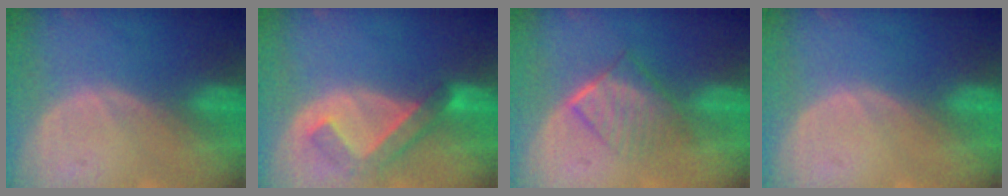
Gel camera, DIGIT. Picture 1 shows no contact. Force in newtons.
{"total": 5.3, "press": 5.3, "slide": 0.2}
{"total": 6.7, "press": 5.9, "slide": 3.2}
{"total": 0.0}